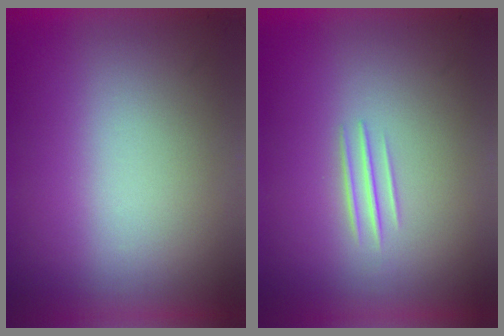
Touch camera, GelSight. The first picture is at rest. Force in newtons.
{"total": 1.0}